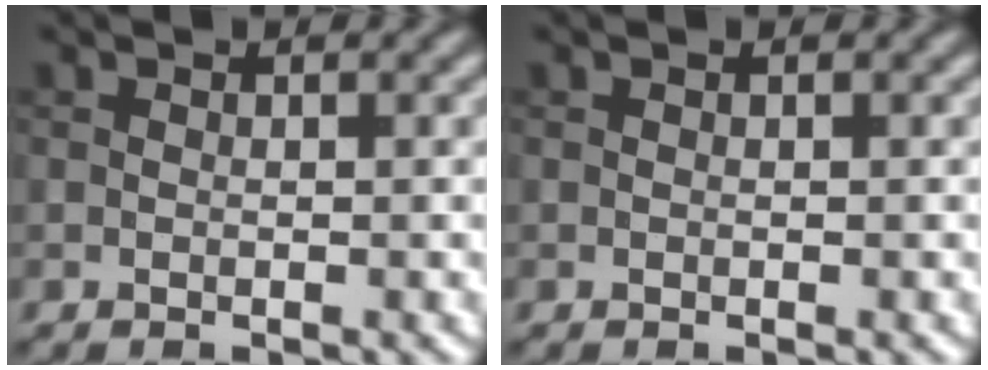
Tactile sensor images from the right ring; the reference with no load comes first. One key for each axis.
{"total": 0.0}